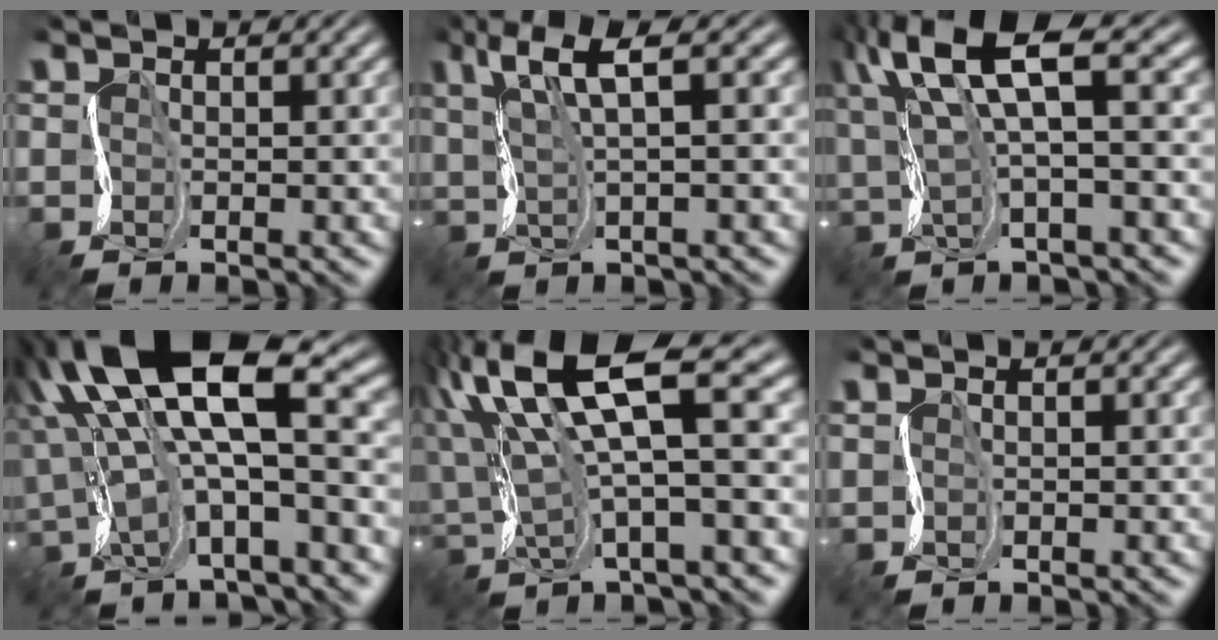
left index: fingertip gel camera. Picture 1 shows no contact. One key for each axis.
{"total": 3.6, "fx": 2.5, "fy": 0.3, "fz": 2.6, "tx": -0.057, "ty": 0.008, "tz": 0.052}
{"total": 7.6, "fx": 3.7, "fy": 1.9, "fz": 6.4, "tx": -0.140, "ty": 0.026, "tz": 0.075}
{"total": 13.0, "fx": 4.0, "fy": 4.4, "fz": 11.5, "tx": -0.209, "ty": 0.018, "tz": 0.081}
{"total": 9.4, "fx": 4.1, "fy": 2.1, "fz": 8.1, "tx": -0.168, "ty": 0.026, "tz": 0.081}
{"total": 1.2, "fx": 0.8, "fy": -0.1, "fz": -0.9, "tx": 0.019, "ty": 0.006, "tz": 0.021}